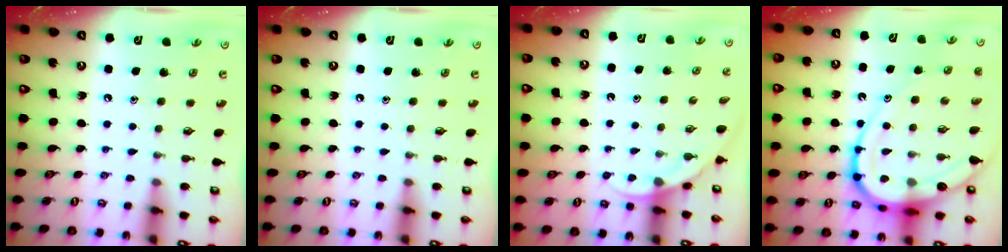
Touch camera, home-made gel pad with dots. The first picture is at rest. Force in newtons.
{"total": 0.0}
{"total": 3.1, "press": 3.1, "slide": 0.1}
{"total": 18.4, "press": 18.4, "slide": 1.8}